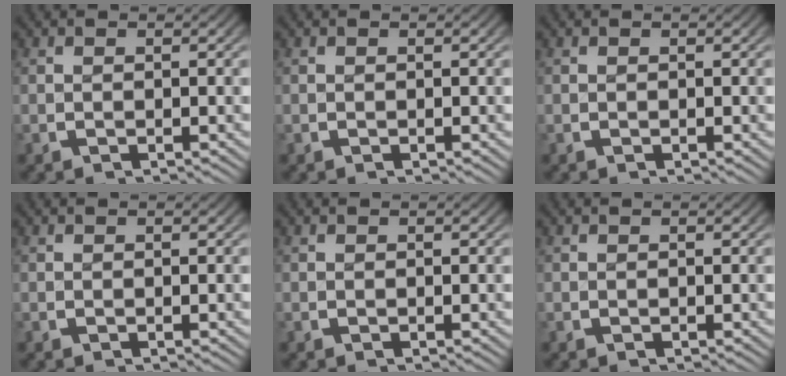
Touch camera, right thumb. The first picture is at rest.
{"total": 0.0}
{"total": 0.0}
{"total": 0.0}
{"total": 0.0}
{"total": 0.0}